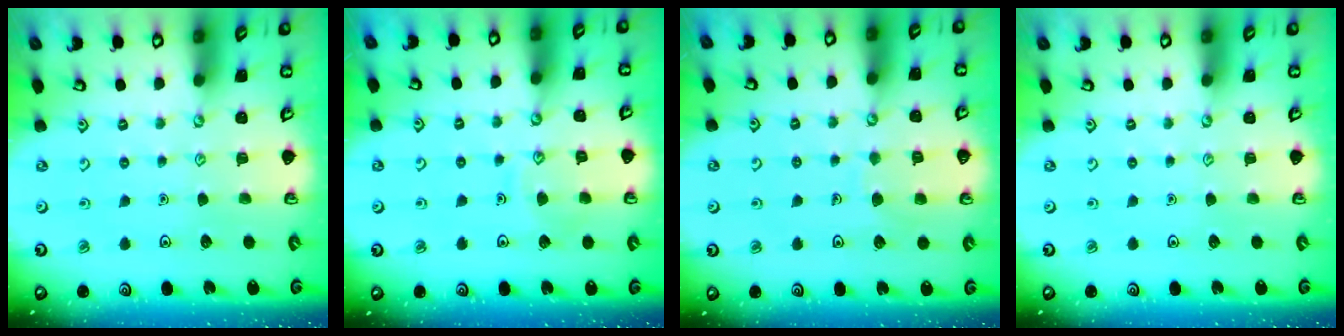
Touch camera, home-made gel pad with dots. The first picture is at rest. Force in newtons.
{"total": 7.1, "press": 7.1, "slide": 0.6}
{"total": 5.6, "press": 5.6, "slide": 0.2}
{"total": 0.0}